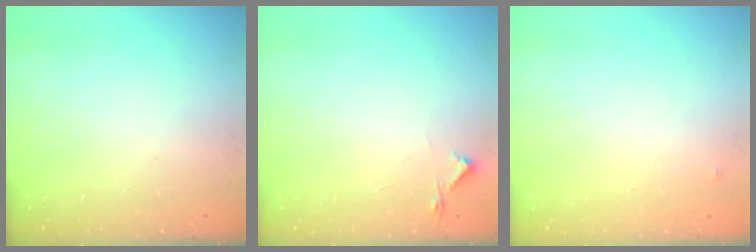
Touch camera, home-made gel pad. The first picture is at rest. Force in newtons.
{"total": 2.7, "press": 2.6, "slide": 0.4}
{"total": 2.6, "press": 2.6, "slide": 0.2}